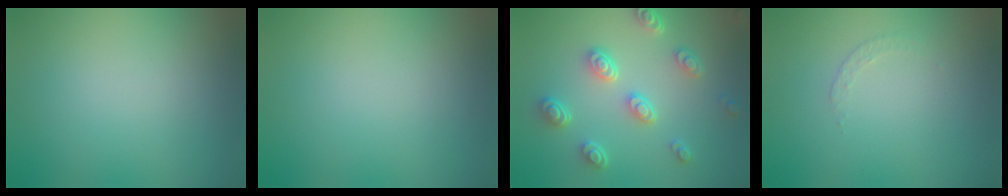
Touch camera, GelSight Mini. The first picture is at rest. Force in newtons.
{"total": 0.0}
{"total": 4.5, "press": 3.7, "slide": 2.6}
{"total": 1.1, "press": 1.1, "slide": 0.3}